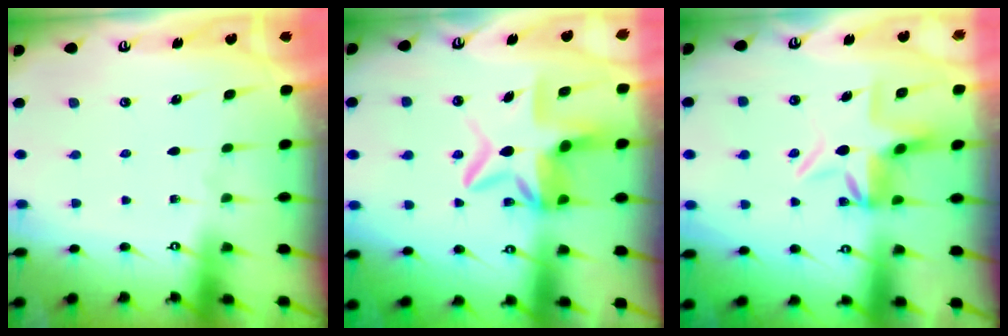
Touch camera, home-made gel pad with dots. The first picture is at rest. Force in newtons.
{"total": 9.8, "press": 9.6, "slide": 1.8}
{"total": 6.6, "press": 6.6, "slide": 0.6}